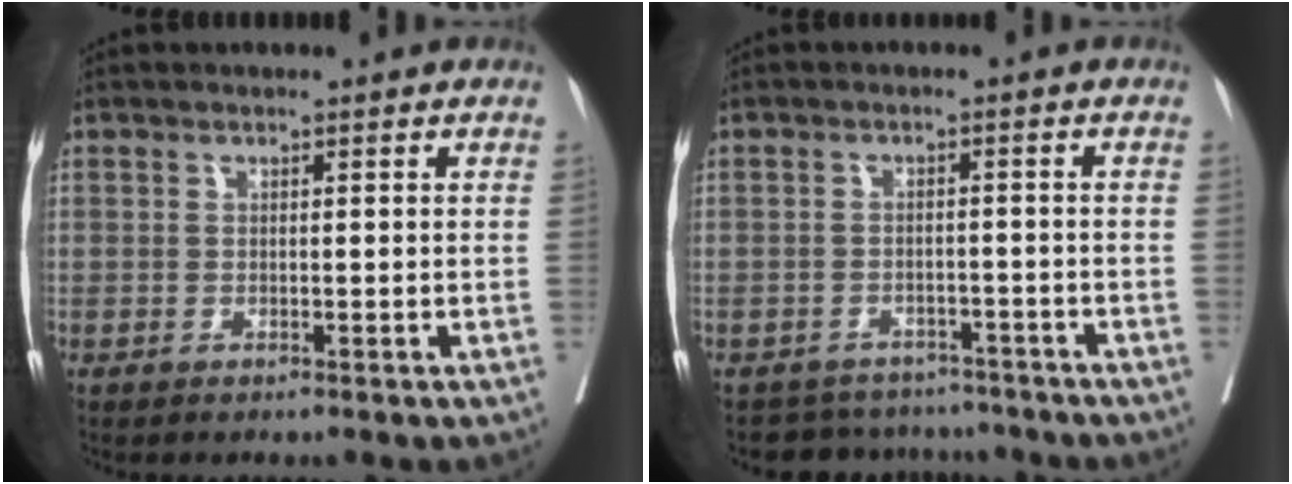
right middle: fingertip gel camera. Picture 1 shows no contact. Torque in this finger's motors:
{"motor_torque": [-0.03, -0.05, 0.01, 0.00]}